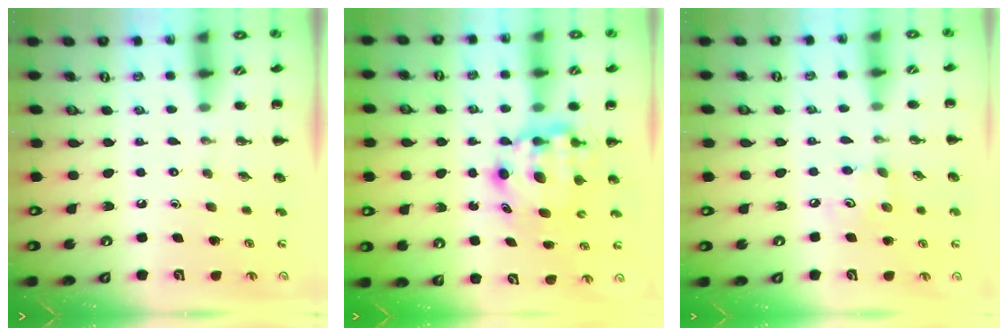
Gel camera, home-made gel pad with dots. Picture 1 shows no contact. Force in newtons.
{"total": 6.2, "press": 6.1, "slide": 1.0}
{"total": 4.8, "press": 4.7, "slide": 0.9}